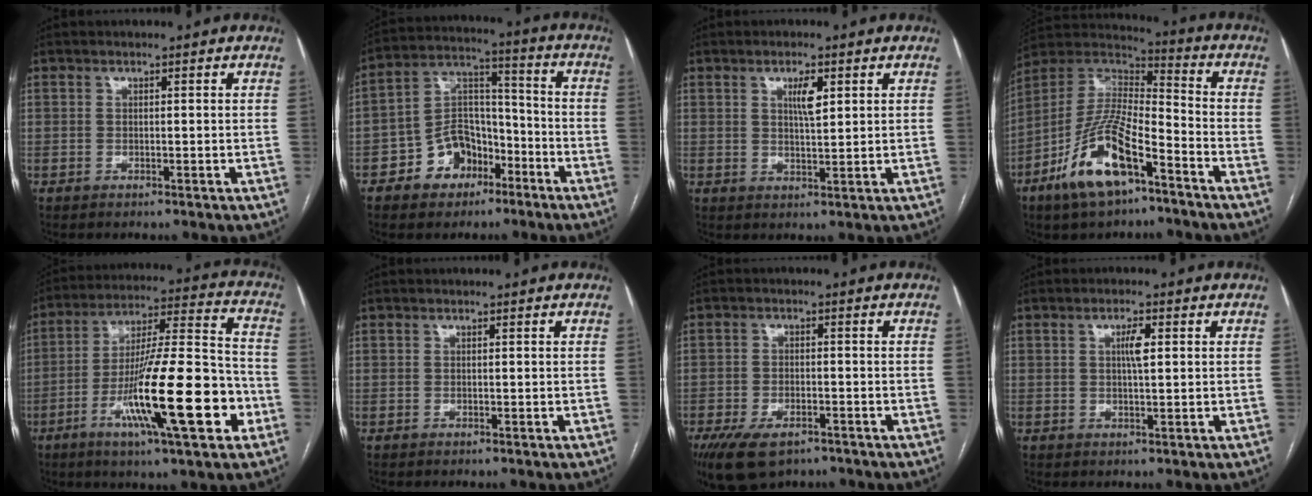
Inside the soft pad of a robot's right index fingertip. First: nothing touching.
{"total": 10.2, "force": [-5.6, 7.2, 4.5], "torque": [-0.086, 0.032, -0.093]}
{"total": 3.5, "force": [1.5, 0.8, 3.0], "torque": [-0.053, -0.001, 0.027]}
{"total": 15.4, "force": [-8.5, 4.7, 12.0], "torque": [-0.240, -0.002, -0.154]}
{"total": 20.5, "force": [-7.5, 2.1, 19.0], "torque": [-0.316, -0.010, -0.120]}
{"total": 0.0}
{"total": 9.2, "force": [-6.1, 4.4, 5.3], "torque": [-0.097, -0.007, -0.098]}
{"total": 2.7, "force": [0.7, 0.5, 2.6], "torque": [-0.049, 0.002, 0.011]}